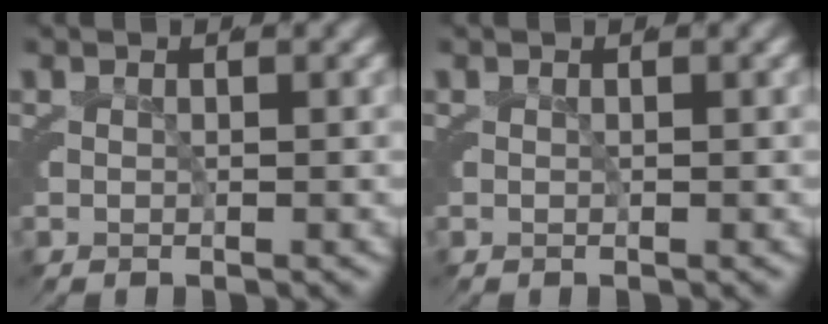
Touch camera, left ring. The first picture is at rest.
{"total": 0.0}